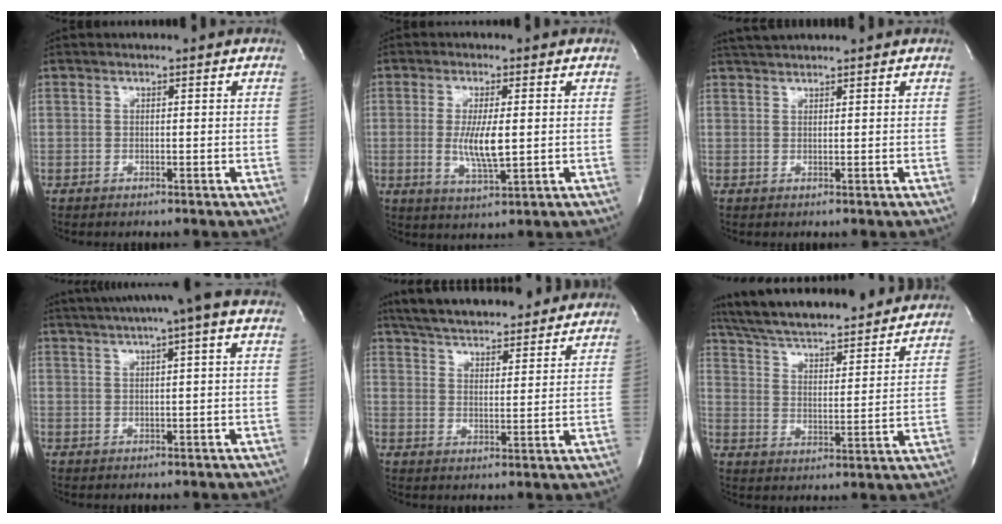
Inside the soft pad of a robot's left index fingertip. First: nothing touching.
{"total": 6.1, "force": [-0.2, 1.2, 6.0], "torque": [-0.118, -0.016, -0.002]}
{"total": 3.2, "force": [3.1, -0.1, 0.9], "torque": [-0.016, 0.022, 0.057]}
{"total": 8.8, "force": [6.1, -0.5, 6.4], "torque": [-0.105, 0.028, 0.081]}
{"total": 21.3, "force": [19.1, 4.4, 8.2], "torque": [-0.136, 0.025, 0.267]}
{"total": 28.1, "force": [25.5, 4.7, 10.8], "torque": [-0.186, -0.019, 0.346]}